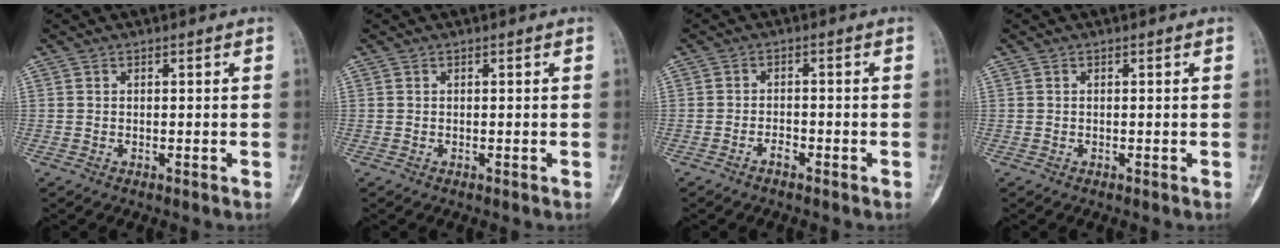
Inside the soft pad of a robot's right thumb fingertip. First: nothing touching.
{"total": 0.0}
{"total": 1.8, "force": [-1.3, 0.7, 1.0], "torque": [-0.016, 0.009, -0.027]}
{"total": 0.0}